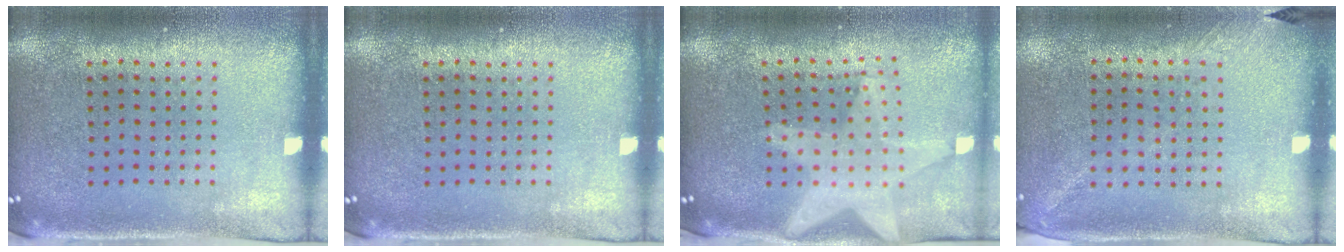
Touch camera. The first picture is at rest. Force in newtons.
{"total": 0.0}
{"total": 2.2, "press": 1.8, "slide": 1.2}
{"total": 1.3, "press": 1.0, "slide": 0.8}